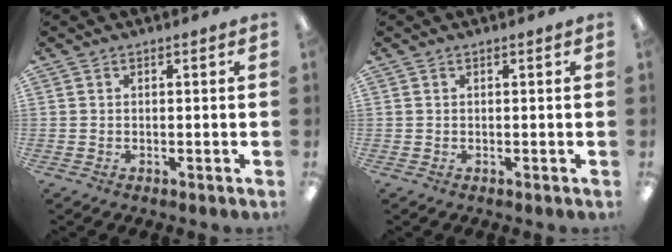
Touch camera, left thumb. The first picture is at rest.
{"total": 0.0}